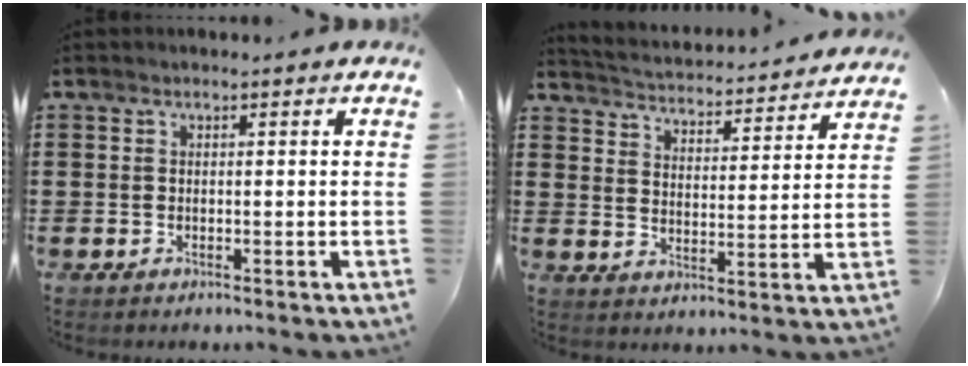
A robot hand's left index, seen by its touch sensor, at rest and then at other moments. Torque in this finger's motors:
{"motor_torque": [-0.01, 0.00, 0.13, 0.06]}